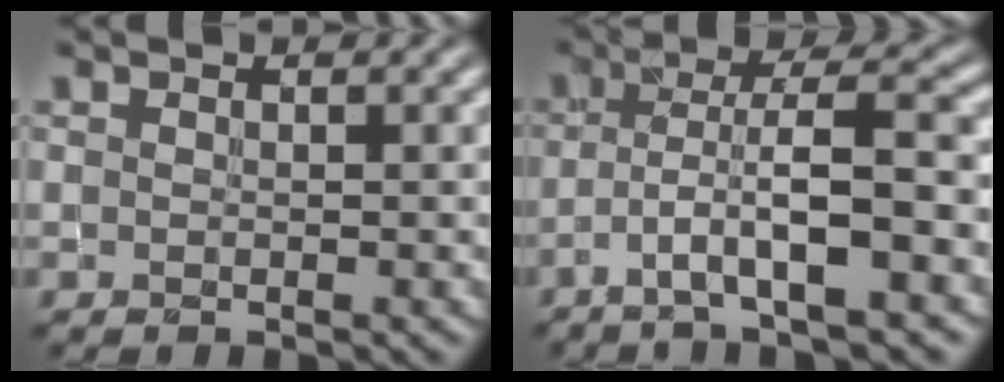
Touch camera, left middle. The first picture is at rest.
{"total": 6.6, "force": [-2.5, 1.1, 6.1], "torque": [-0.106, 0.013, -0.049]}